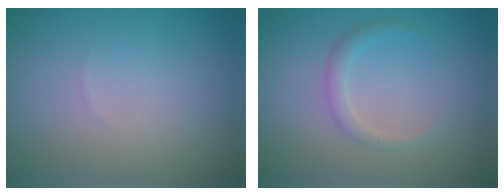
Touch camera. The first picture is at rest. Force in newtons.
{"total": 1.4, "press": 1.4, "slide": 0.2}